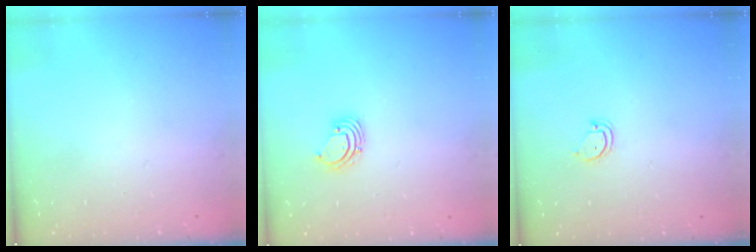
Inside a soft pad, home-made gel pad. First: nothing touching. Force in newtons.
{"total": 2.3, "press": 2.3, "slide": 0.2}
{"total": 3.5, "press": 3.5, "slide": 0.4}